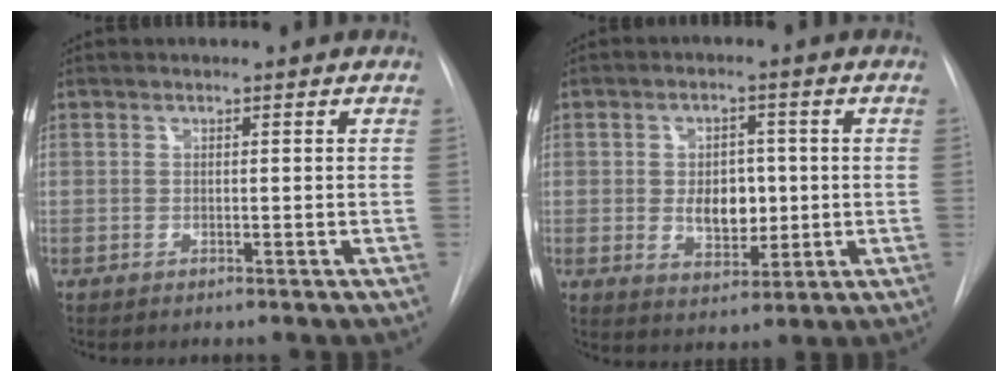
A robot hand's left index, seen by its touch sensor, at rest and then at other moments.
{"total": 6.4, "force": [0.0, 4.2, 4.9], "torque": [-0.073, 0.004, 0.009]}